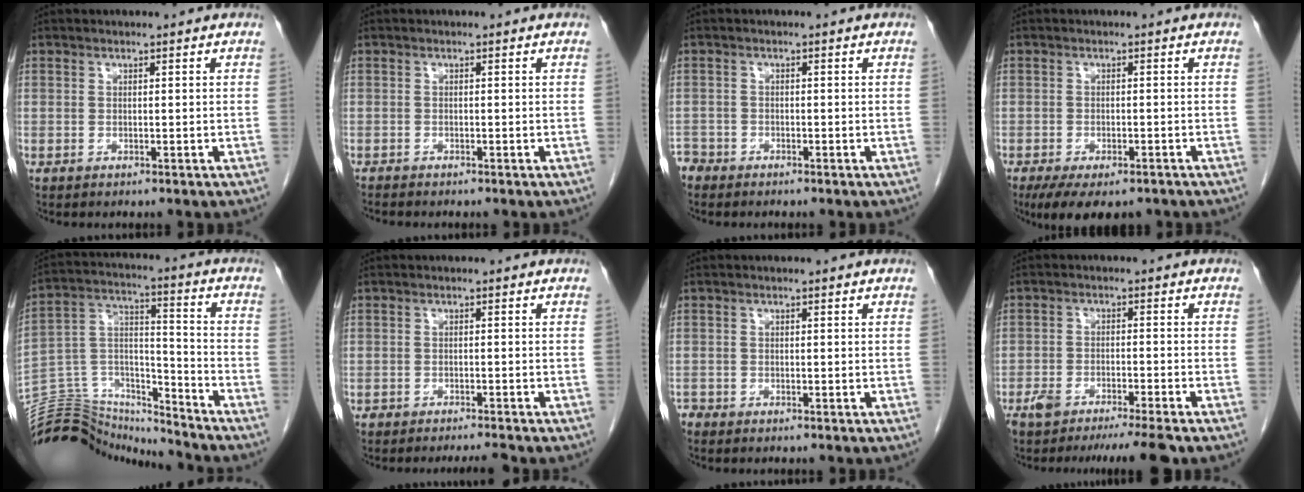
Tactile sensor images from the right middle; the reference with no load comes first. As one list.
[{"total": 1.4, "force": [-1.3, 0.2, 0.4], "torque": [-0.013, -0.003, -0.021]}, {"total": 2.5, "force": [-2.3, 1.0, -0.1], "torque": [-0.002, 0.000, -0.046]}, {"total": 8.2, "force": [-6.0, 3.2, 4.6], "torque": [-0.069, -0.009, -0.089]}, {"total": 17.3, "force": [-17.0, 2.8, 1.7], "torque": [-0.037, 0.063, -0.286]}, {"total": 2.3, "force": [-2.2, -0.2, 0.7], "torque": [-0.012, -0.007, -0.035]}, {"total": 1.0, "force": [-0.9, 0.3, 0.0], "torque": [-0.003, -0.001, -0.019]}, {"total": 8.2, "force": [-6.8, -0.2, 4.6], "torque": [-0.060, -0.012, -0.107]}]